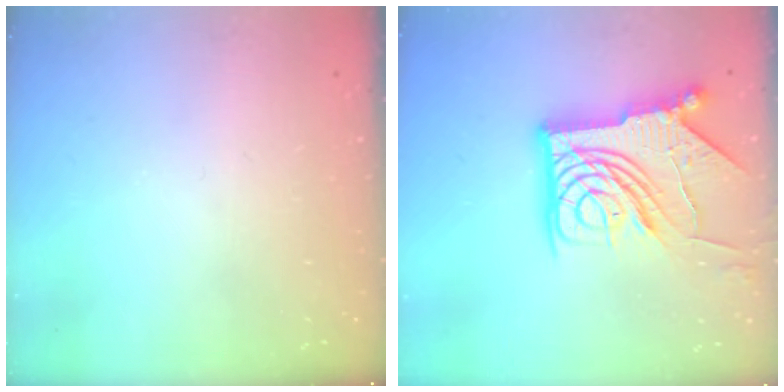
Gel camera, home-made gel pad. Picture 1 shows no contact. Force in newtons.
{"total": 21.3, "press": 21.2, "slide": 2.4}